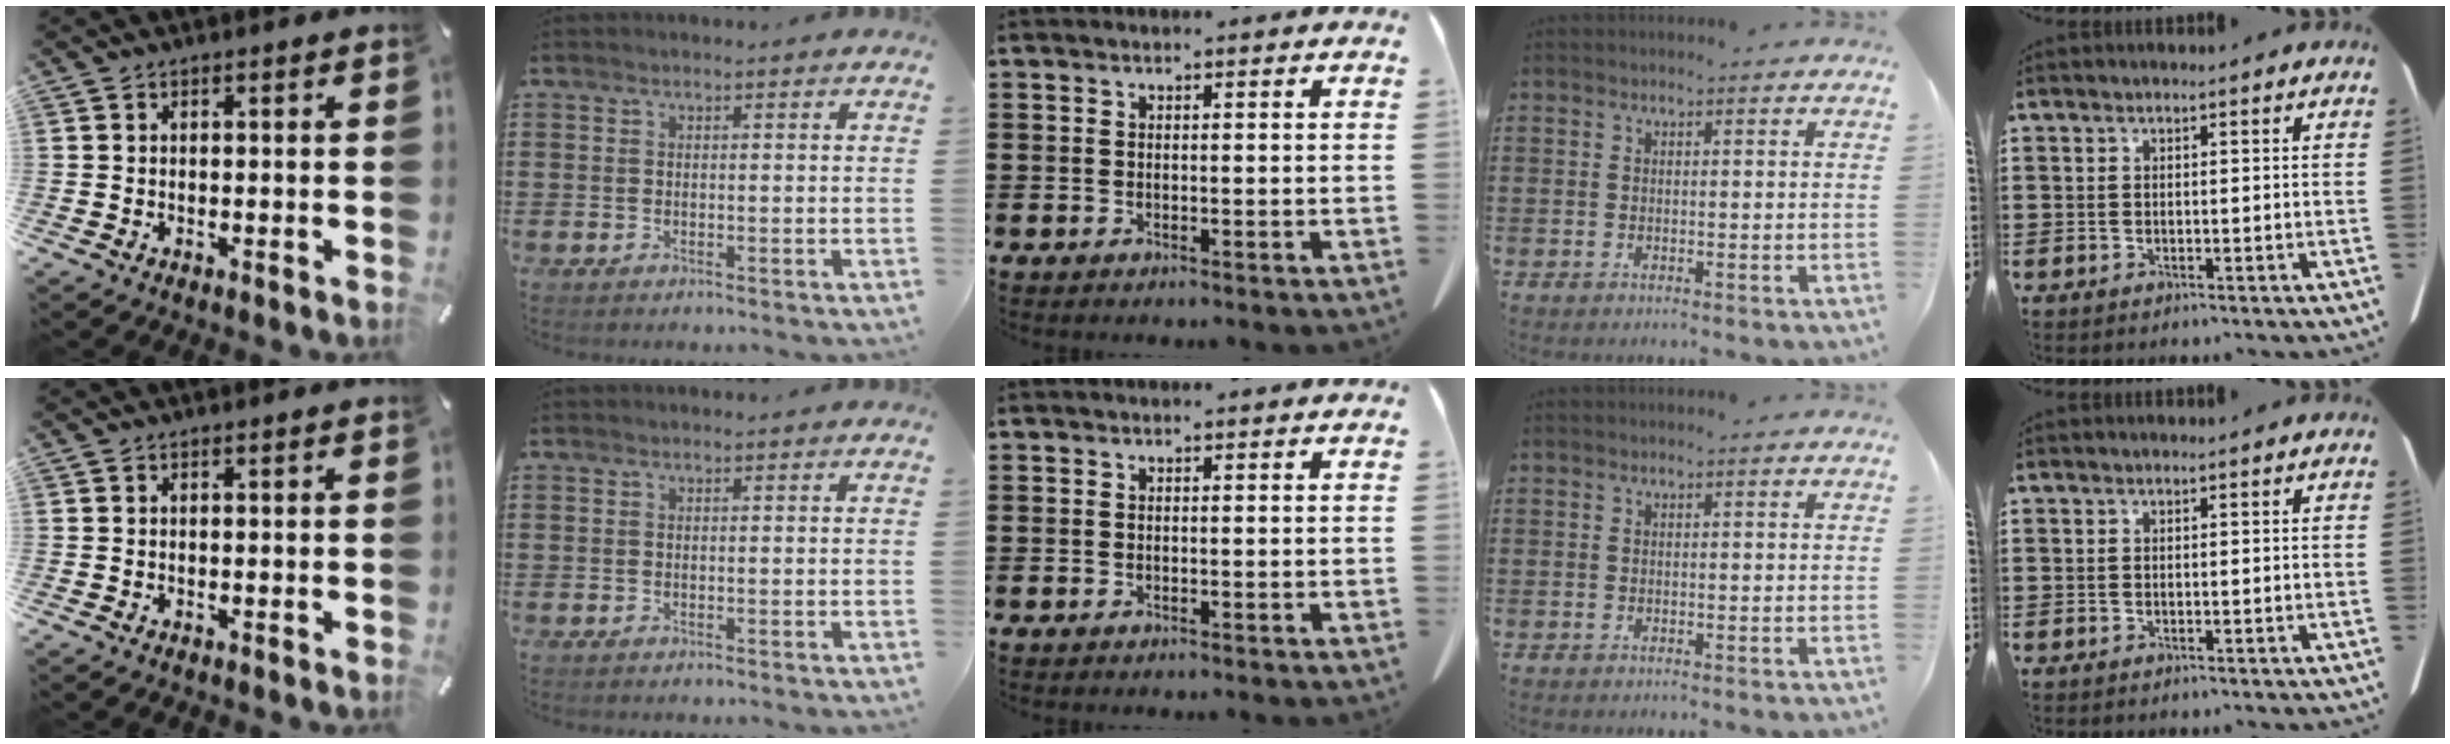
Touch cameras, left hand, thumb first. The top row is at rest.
{}